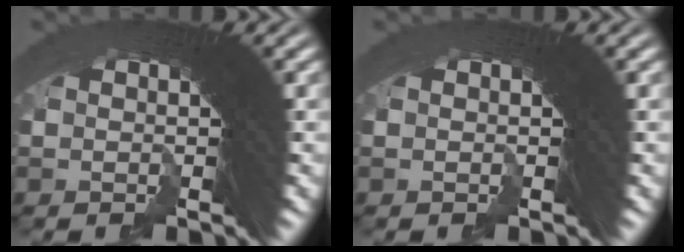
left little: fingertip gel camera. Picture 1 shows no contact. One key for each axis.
{"total": 0.0}